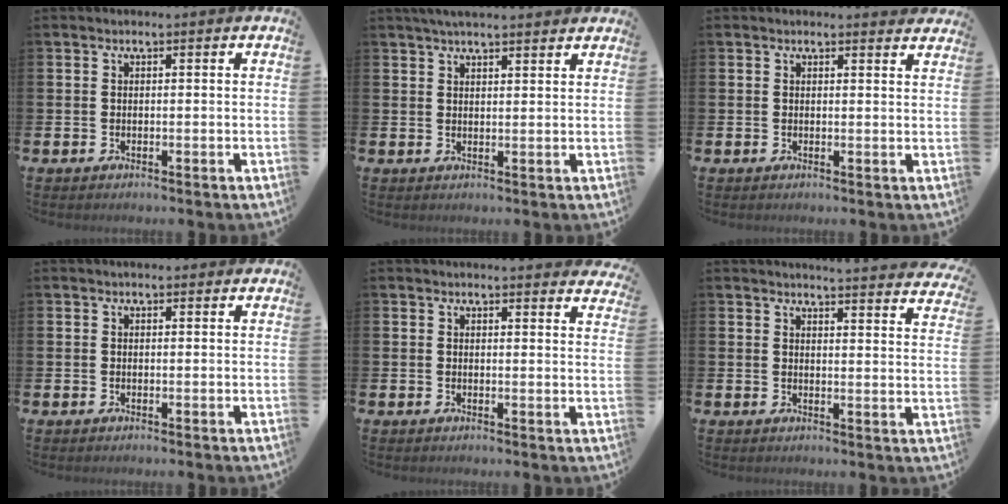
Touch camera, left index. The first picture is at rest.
{"total": 3.3, "force": [3.1, 0.3, 1.1], "torque": [-0.025, -0.005, 0.056]}
{"total": 1.3, "force": [1.3, 0.1, 0.0], "torque": [0.007, -0.008, 0.023]}
{"total": 0.8, "force": [0.6, 0.5, 0.2], "torque": [0.004, 0.004, 0.007]}
{"total": 2.2, "force": [2.2, 0.0, -0.2], "torque": [0.009, -0.015, 0.039]}
{"total": 4.2, "force": [4.1, -0.4, 0.2], "torque": [-0.004, -0.032, 0.072]}